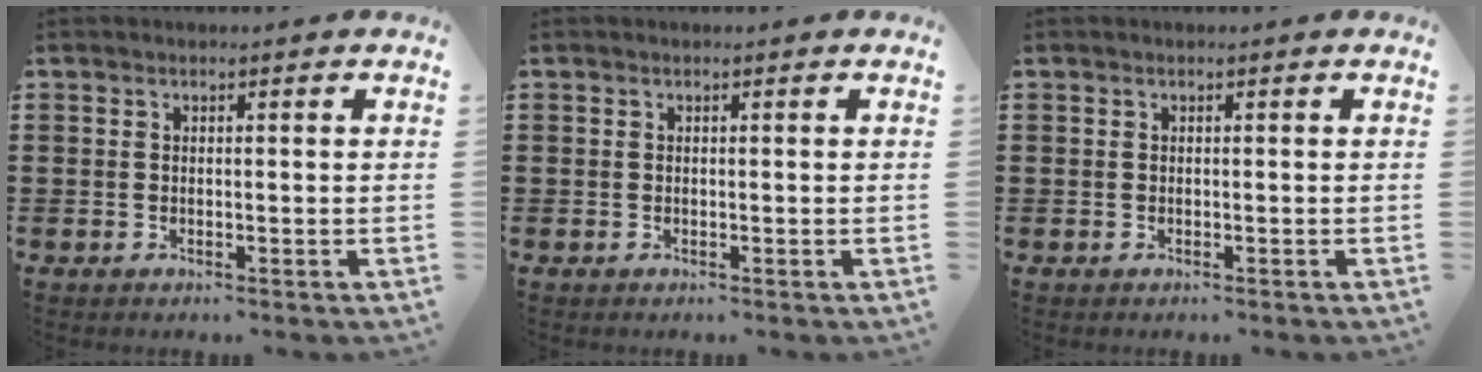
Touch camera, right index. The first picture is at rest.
{"total": 0.0}
{"total": 0.0}